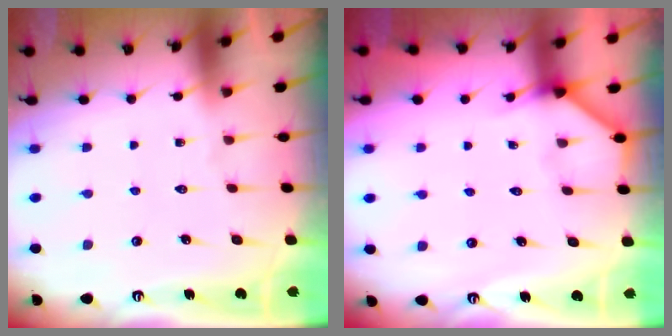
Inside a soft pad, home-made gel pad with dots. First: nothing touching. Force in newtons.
{"total": 3.3, "press": 3.3, "slide": 0.4}